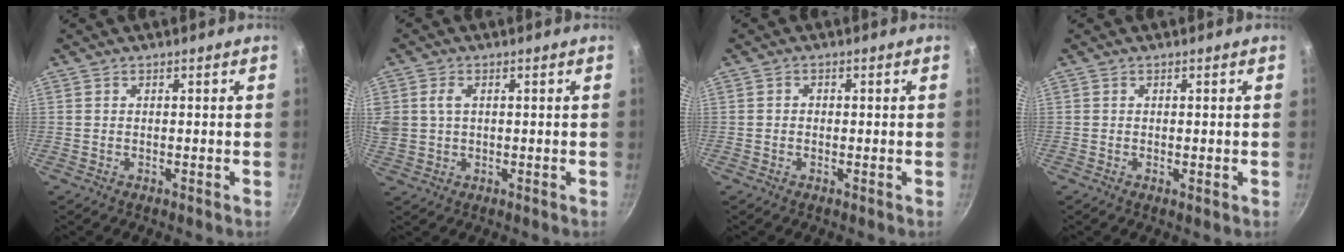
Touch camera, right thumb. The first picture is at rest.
{"total": 6.3, "force": [1.4, 4.7, 4.0], "torque": [-0.081, 0.007, 0.028]}
{"total": 1.0, "force": [-0.2, 0.9, 0.5], "torque": [-0.006, 0.005, -0.004]}
{"total": 1.1, "force": [-0.1, 0.4, 1.0], "torque": [-0.015, -0.002, -0.002]}